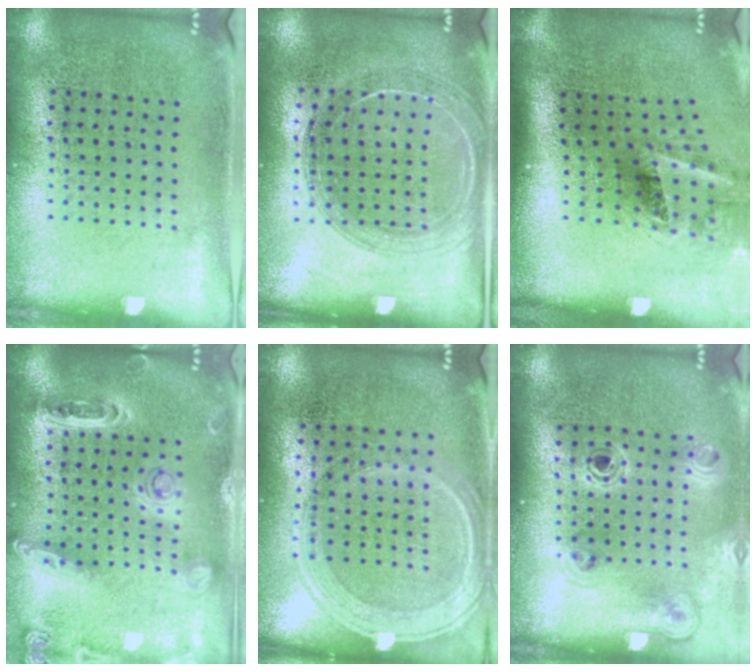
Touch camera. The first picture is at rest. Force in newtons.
{"total": 1.6, "press": 1.6, "slide": 0.4}
{"total": 1.9, "press": 1.2, "slide": 1.4}
{"total": 1.2, "press": 1.2, "slide": 0.2}
{"total": 1.2, "press": 1.1, "slide": 0.5}
{"total": 1.1, "press": 1.1, "slide": 0.1}